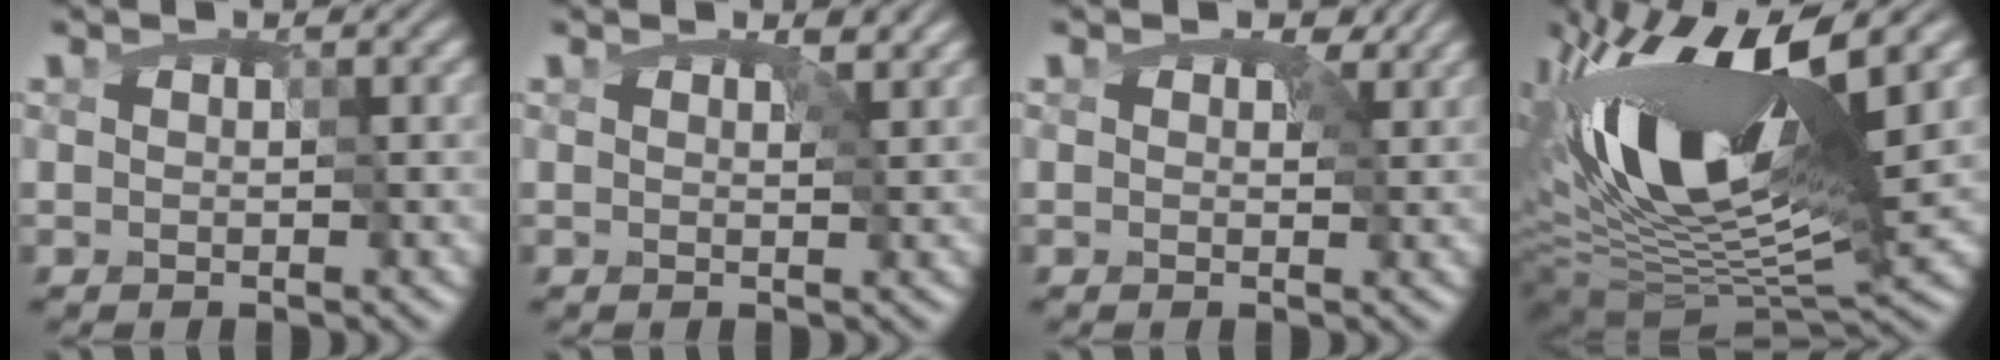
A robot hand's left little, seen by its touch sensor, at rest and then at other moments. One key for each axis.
{"total": 2.3, "fx": 1.5, "fy": 0.9, "fz": 1.4, "tx": -0.023, "ty": 0.006, "tz": 0.009}
{"total": 2.6, "fx": 1.9, "fy": 1.2, "fz": 1.2, "tx": -0.027, "ty": -0.006, "tz": 0.024}
{"total": 14.5, "fx": 2.6, "fy": 5.9, "fz": 13.0, "tx": -0.247, "ty": 0.009, "tz": 0.043}